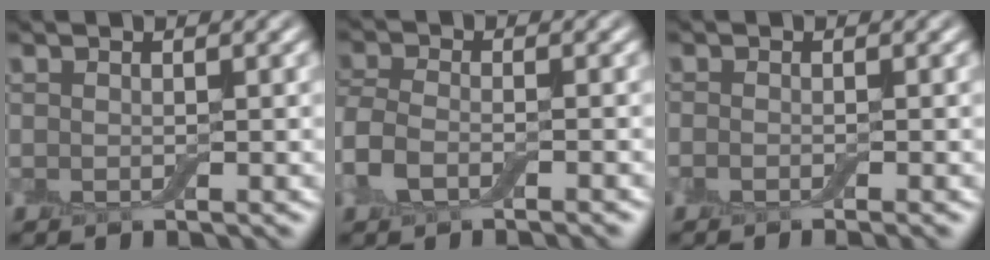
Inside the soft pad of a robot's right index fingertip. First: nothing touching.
{"total": 3.4, "force": [-2.0, 1.6, 2.2], "torque": [-0.049, -0.004, -0.052]}
{"total": 1.4, "force": [-0.9, 0.2, 1.1], "torque": [-0.019, -0.006, -0.018]}